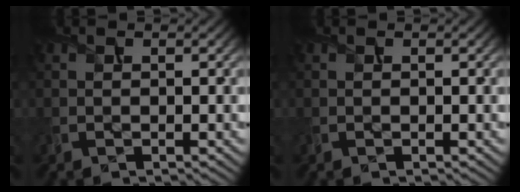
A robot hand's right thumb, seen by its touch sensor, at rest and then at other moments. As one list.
[{"total": 0.0}]